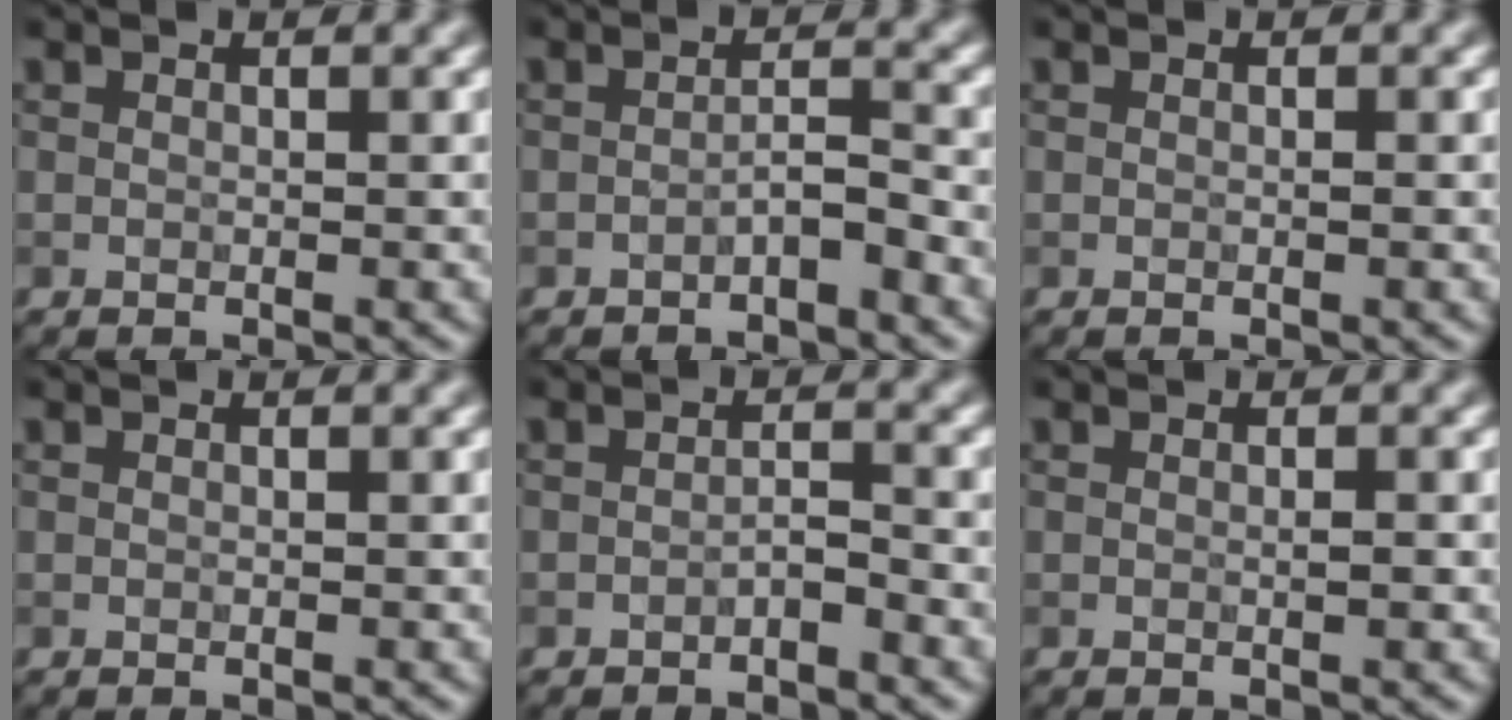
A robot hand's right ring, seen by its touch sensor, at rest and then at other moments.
{"total": 1.7, "force": [-1.2, 0.3, 1.1], "torque": [-0.018, 0.008, -0.023]}
{"total": 0.0}
{"total": 0.0}
{"total": 1.1, "force": [-0.9, 0.3, 0.7], "torque": [-0.012, 0.005, -0.015]}
{"total": 0.6, "force": [0.0, 0.1, 0.6], "torque": [-0.008, -0.001, 0.000]}